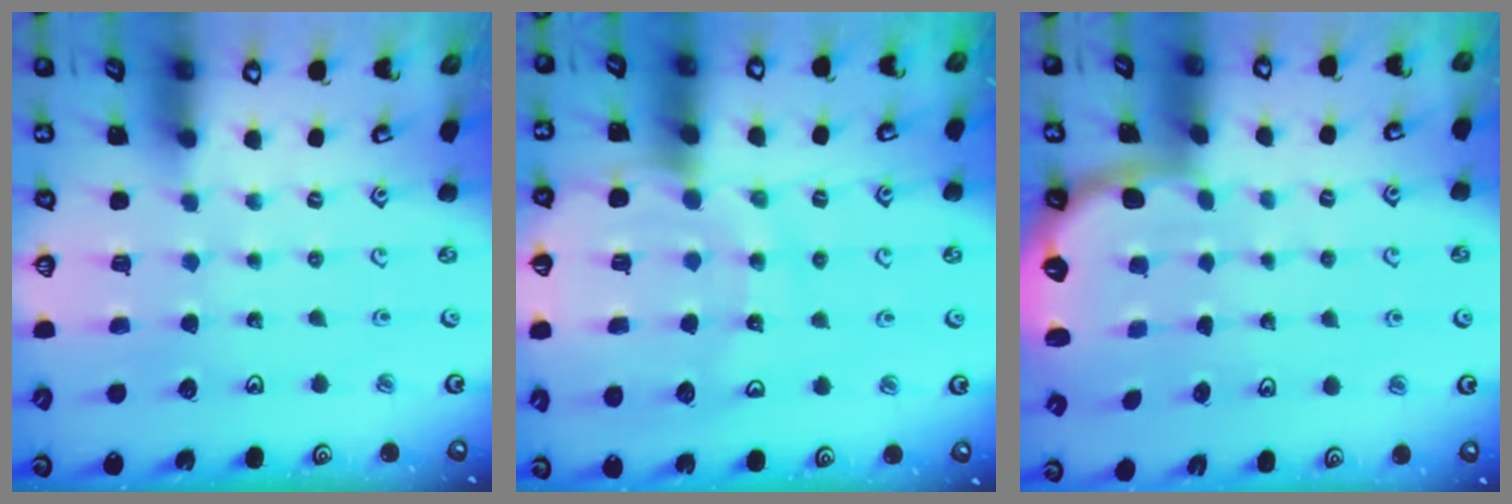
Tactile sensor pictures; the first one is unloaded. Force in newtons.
{"total": 14.4, "press": 14.3, "slide": 1.5}
{"total": 2.8, "press": 2.0, "slide": 2.0}